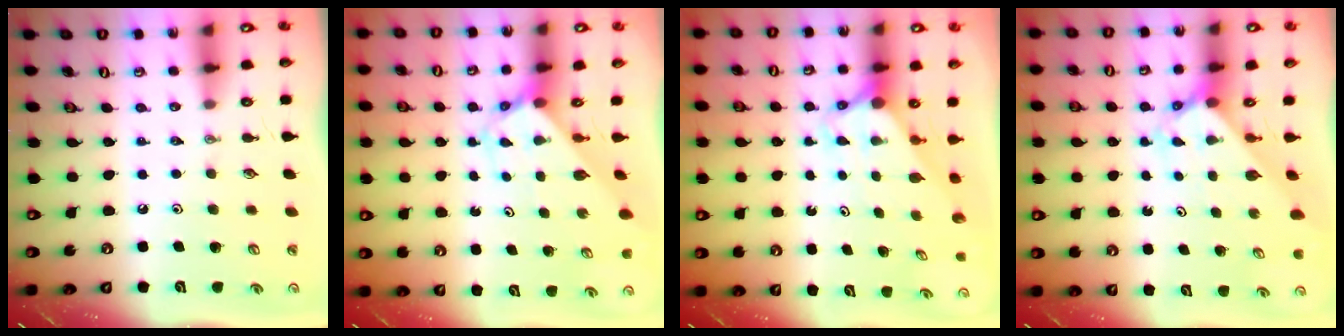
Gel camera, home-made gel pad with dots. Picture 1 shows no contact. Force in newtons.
{"total": 2.7, "press": 2.7, "slide": 0.2}
{"total": 2.6, "press": 2.6, "slide": 0.0}
{"total": 2.3, "press": 2.3, "slide": 0.2}